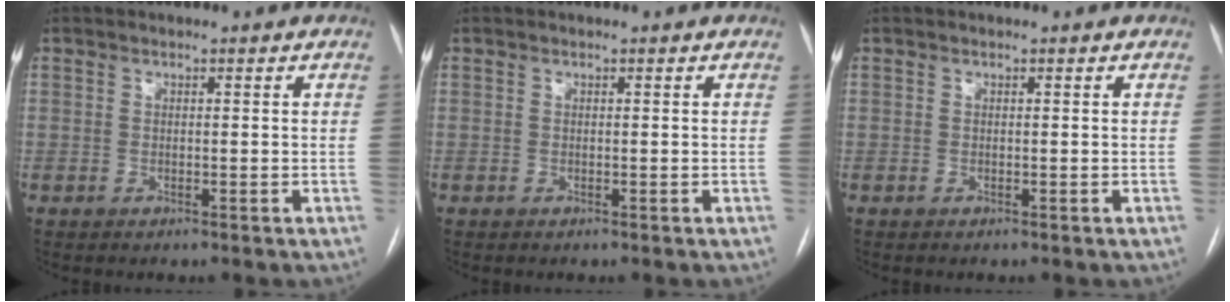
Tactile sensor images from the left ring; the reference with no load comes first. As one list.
[{"total": 0.0}, {"total": 0.0}]